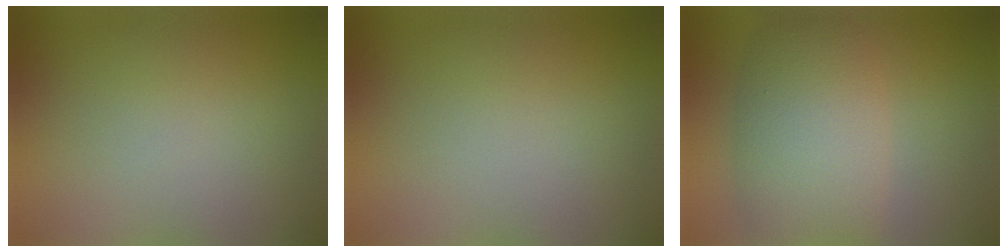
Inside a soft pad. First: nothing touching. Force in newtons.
{"total": 0.0}
{"total": 8.4, "press": 8.4, "slide": 0.4}